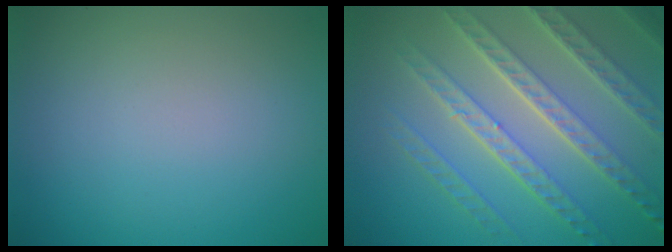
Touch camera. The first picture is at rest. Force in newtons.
{"total": 8.1, "press": 5.6, "slide": 5.9}